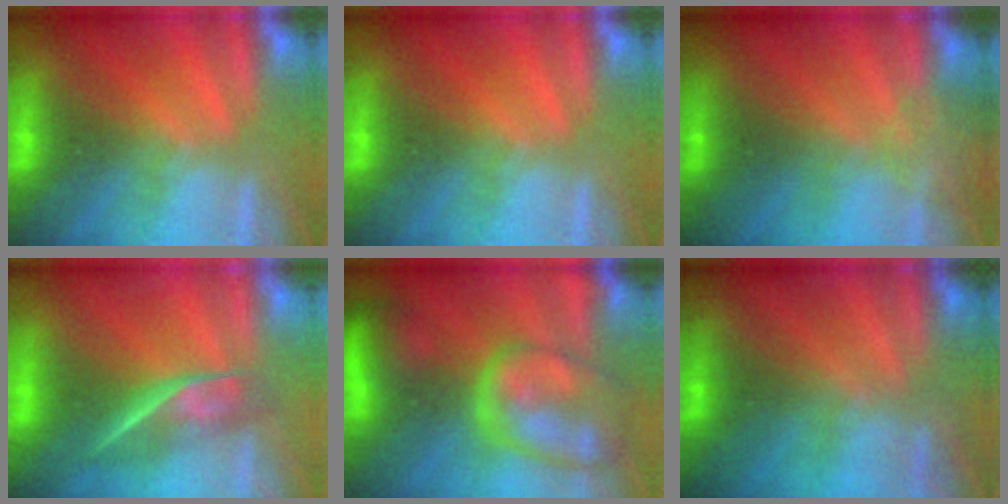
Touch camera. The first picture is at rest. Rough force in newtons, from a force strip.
{"total": 0.0}
{"total": 2.3}
{"total": 2.4}
{"total": 6.7}
{"total": 2.9}